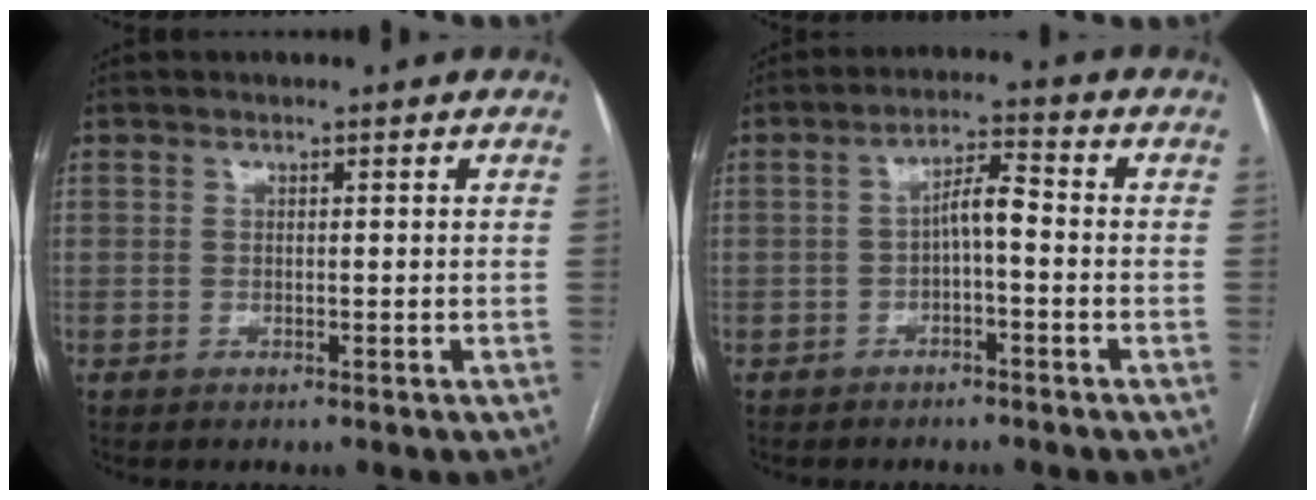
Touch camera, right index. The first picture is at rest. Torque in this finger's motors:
{"motor_torque": [0.60, -0.09, 0.39, 0.08]}